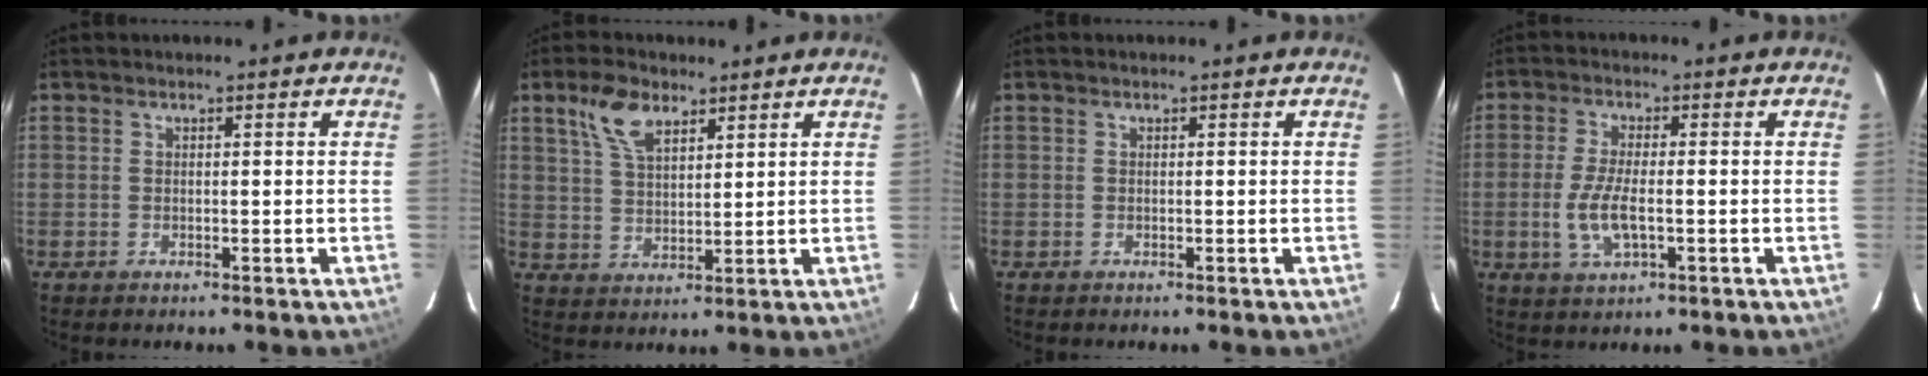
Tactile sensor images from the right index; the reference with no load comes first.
{"total": 7.5, "force": [4.4, 3.7, 4.7], "torque": [-0.094, 0.014, 0.087]}
{"total": 0.0}
{"total": 6.8, "force": [-1.6, 2.5, 6.2], "torque": [-0.130, -0.009, -0.029]}